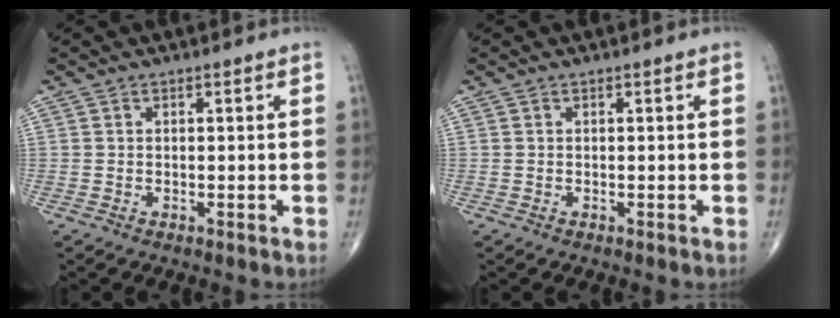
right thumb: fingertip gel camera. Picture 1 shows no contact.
{"total": 0.0}